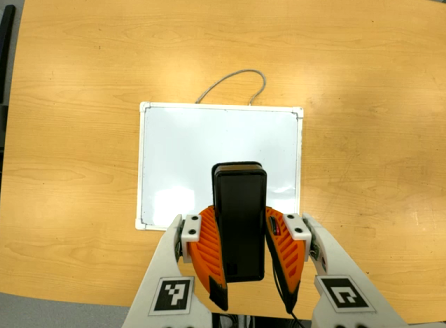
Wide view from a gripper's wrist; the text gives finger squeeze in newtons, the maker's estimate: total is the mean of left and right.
{"total": 6.7, "left": 6.1, "right": 7.3}